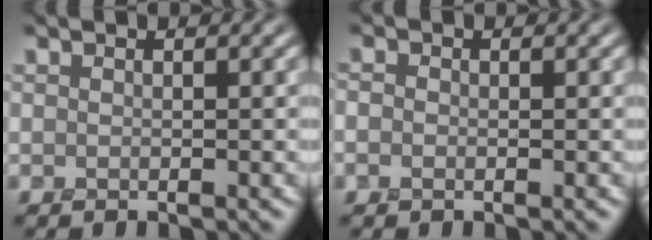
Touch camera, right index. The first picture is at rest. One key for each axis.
{"total": 0.6, "fx": -0.1, "fy": 0.6, "fz": 0.3, "tx": 0.000, "ty": 0.002, "tz": -0.012}